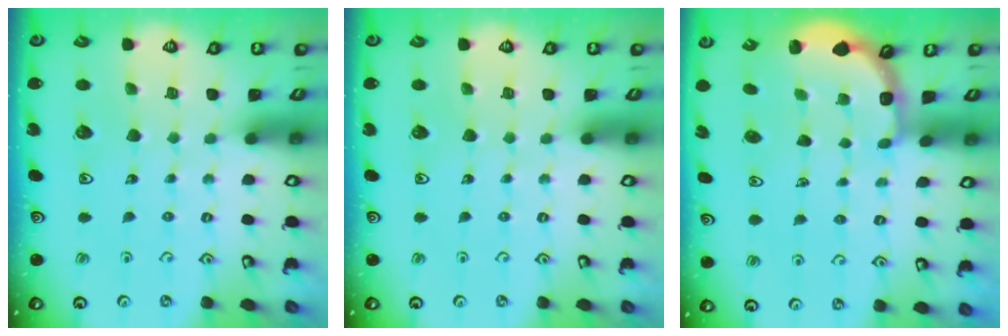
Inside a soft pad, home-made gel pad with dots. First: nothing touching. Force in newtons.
{"total": 0.0}
{"total": 3.0, "press": 2.6, "slide": 1.5}